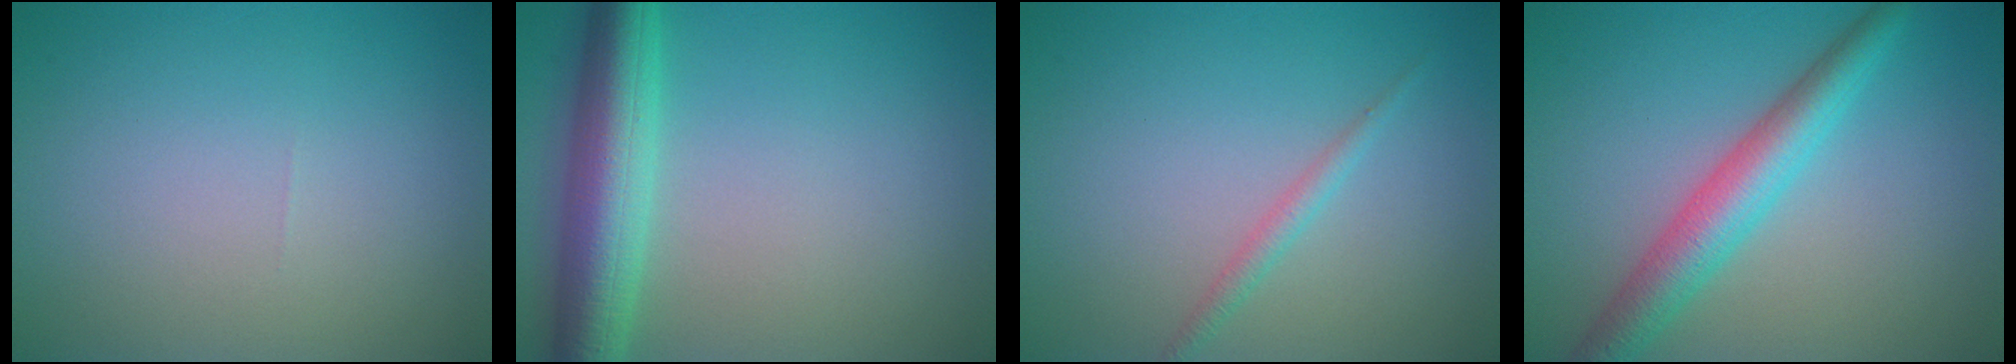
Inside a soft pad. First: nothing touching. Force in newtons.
{"total": 6.6, "press": 6.6, "slide": 0.2}
{"total": 1.3, "press": 1.3, "slide": 0.0}
{"total": 4.9, "press": 4.9, "slide": 0.1}